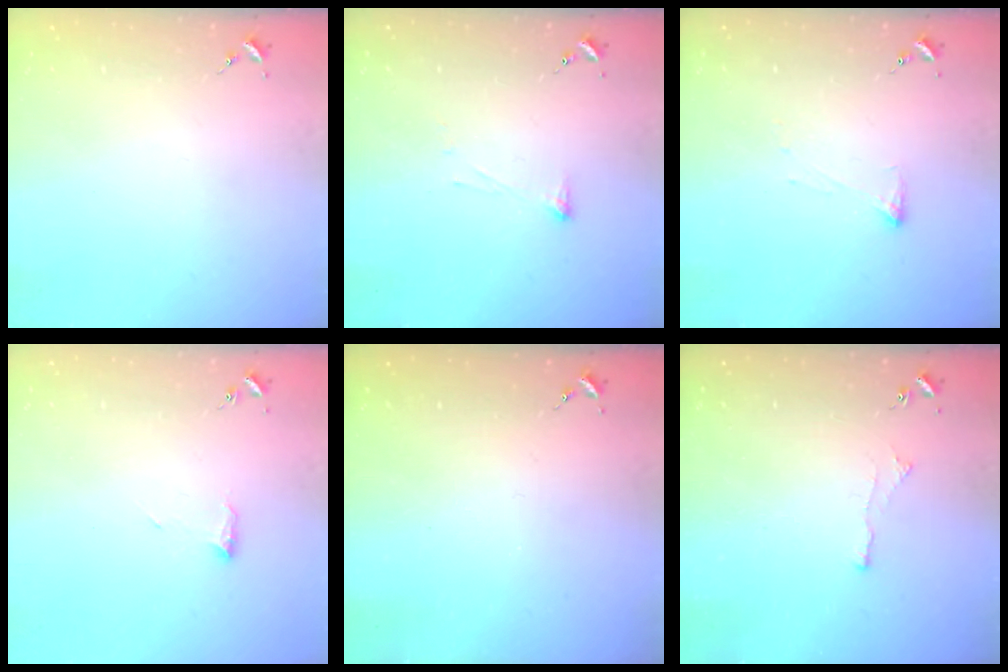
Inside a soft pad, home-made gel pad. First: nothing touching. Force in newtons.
{"total": 2.9, "press": 2.8, "slide": 0.6}
{"total": 3.5, "press": 3.4, "slide": 0.7}
{"total": 6.0, "press": 5.9, "slide": 1.1}
{"total": 0.0}
{"total": 2.8, "press": 2.7, "slide": 0.5}